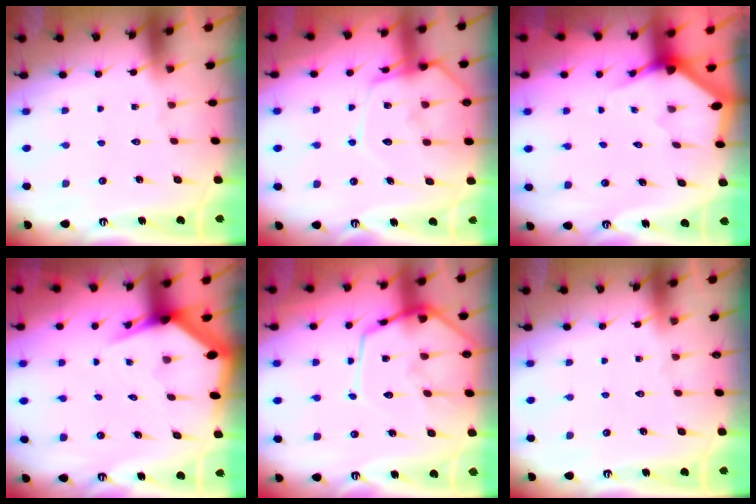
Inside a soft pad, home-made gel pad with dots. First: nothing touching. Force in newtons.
{"total": 13.2, "press": 13.1, "slide": 1.2}
{"total": 2.9, "press": 2.9, "slide": 0.2}
{"total": 4.6, "press": 4.5, "slide": 0.6}
{"total": 13.7, "press": 13.7, "slide": 1.1}
{"total": 0.0}